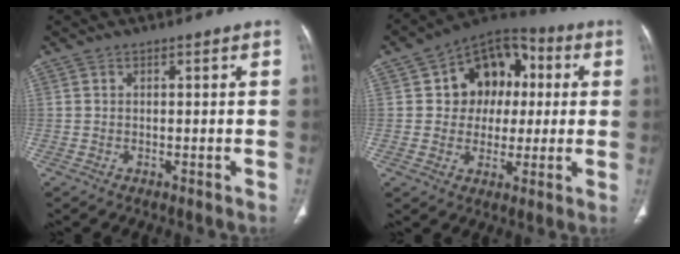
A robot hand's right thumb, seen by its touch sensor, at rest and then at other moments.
{"total": 14.5, "force": [2.3, 11.6, 8.3], "torque": [-0.062, 0.019, 0.028]}